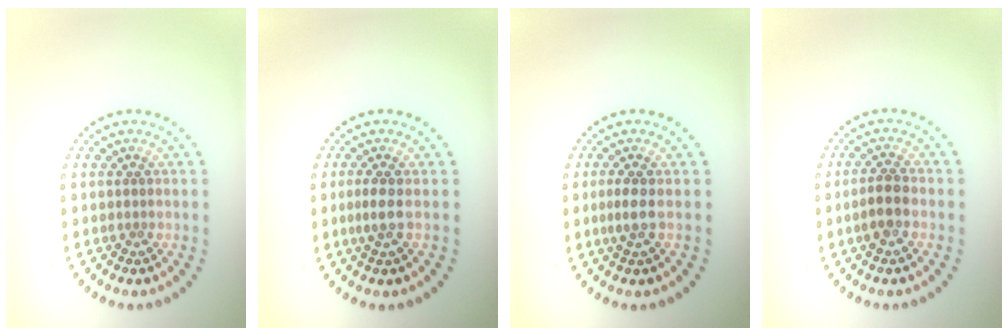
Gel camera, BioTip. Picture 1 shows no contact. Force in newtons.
{"total": 1.4, "press": 1.2, "slide": 0.7}
{"total": 1.4, "press": 1.2, "slide": 0.7}
{"total": 2.6, "press": 2.5, "slide": 0.8}